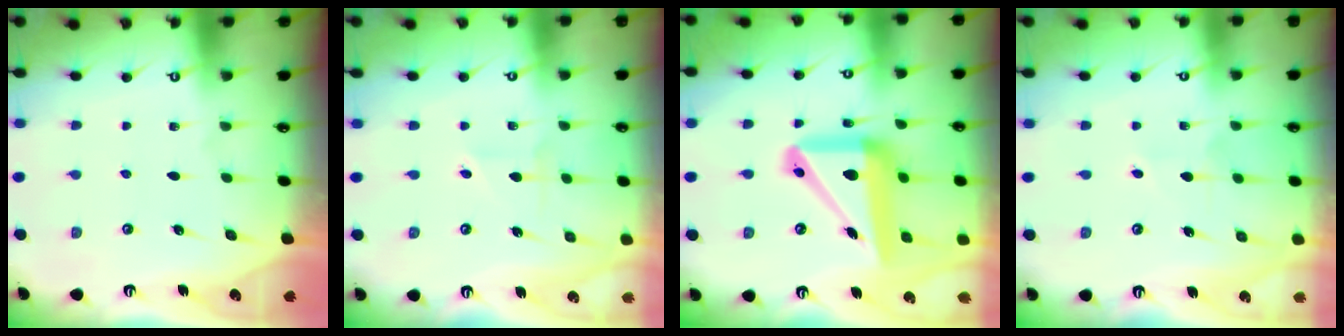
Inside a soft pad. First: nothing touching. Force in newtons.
{"total": 1.5, "press": 1.5, "slide": 0.2}
{"total": 18.1, "press": 17.9, "slide": 2.6}
{"total": 3.2, "press": 3.2, "slide": 0.4}